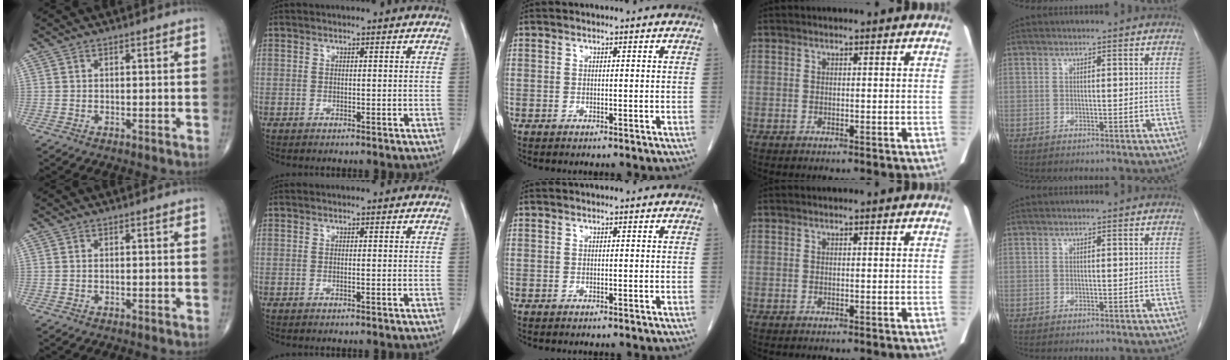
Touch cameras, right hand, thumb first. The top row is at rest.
{}